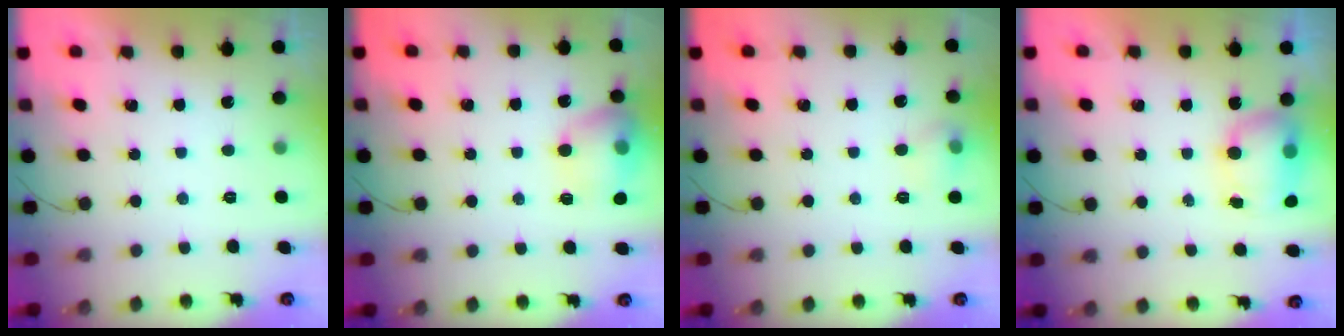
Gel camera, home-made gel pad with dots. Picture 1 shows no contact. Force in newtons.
{"total": 13.8, "press": 13.7, "slide": 2.0}
{"total": 6.7, "press": 6.7, "slide": 0.7}
{"total": 7.8, "press": 7.5, "slide": 2.0}